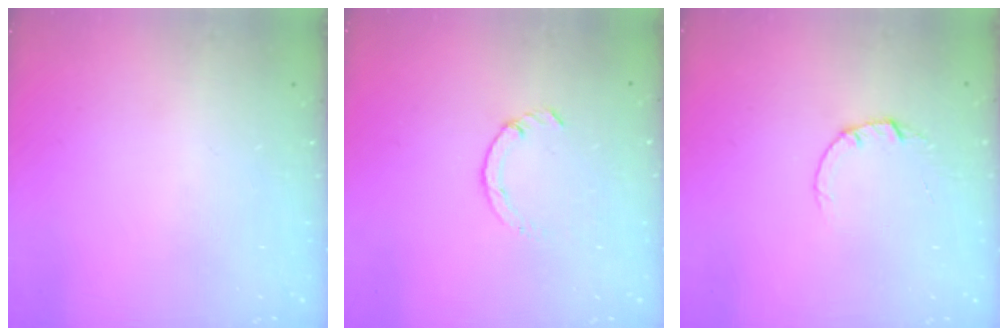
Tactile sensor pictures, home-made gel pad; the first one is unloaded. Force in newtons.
{"total": 2.2, "press": 2.1, "slide": 0.4}
{"total": 2.0, "press": 2.0, "slide": 0.2}